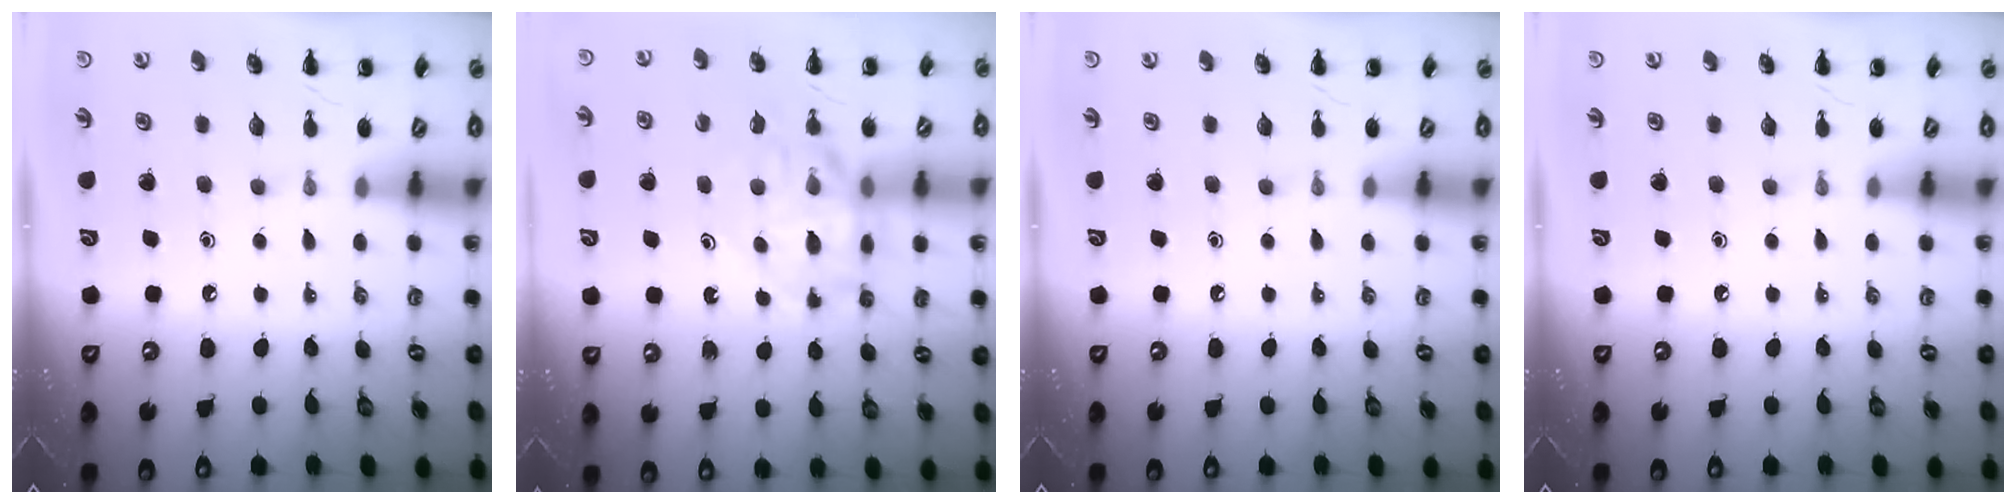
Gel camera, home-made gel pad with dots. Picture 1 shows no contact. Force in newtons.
{"total": 13.8, "press": 13.2, "slide": 3.7}
{"total": 0.0}
{"total": 0.0}